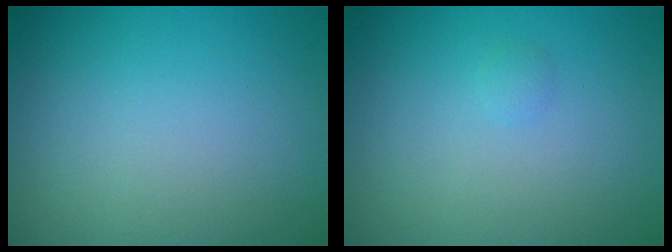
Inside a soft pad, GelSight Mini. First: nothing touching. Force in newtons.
{"total": 0.5, "press": 0.5, "slide": 0.0}